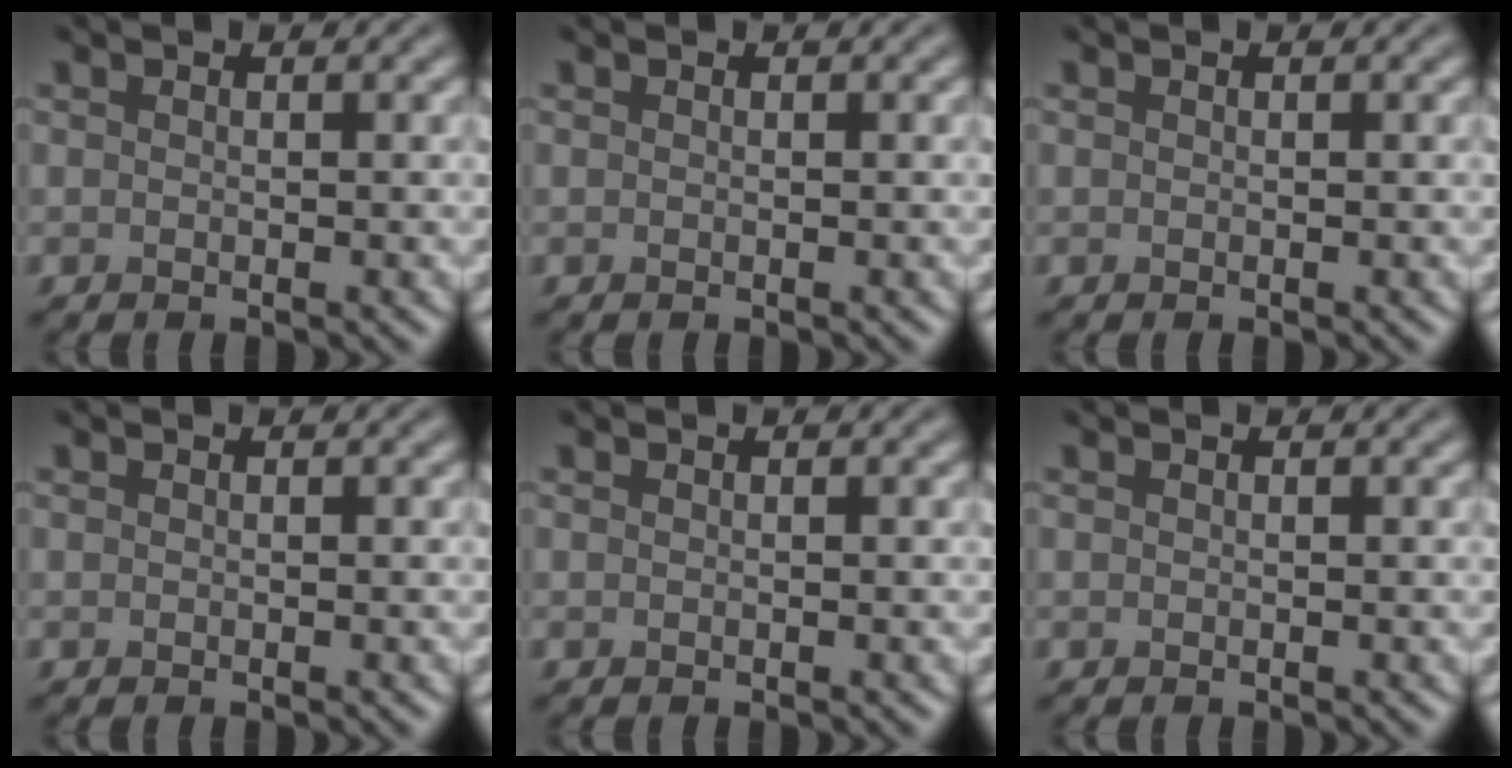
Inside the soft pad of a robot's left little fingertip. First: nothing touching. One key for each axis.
{"total": 0.0}
{"total": 0.0}
{"total": 0.0}
{"total": 0.0}
{"total": 0.0}